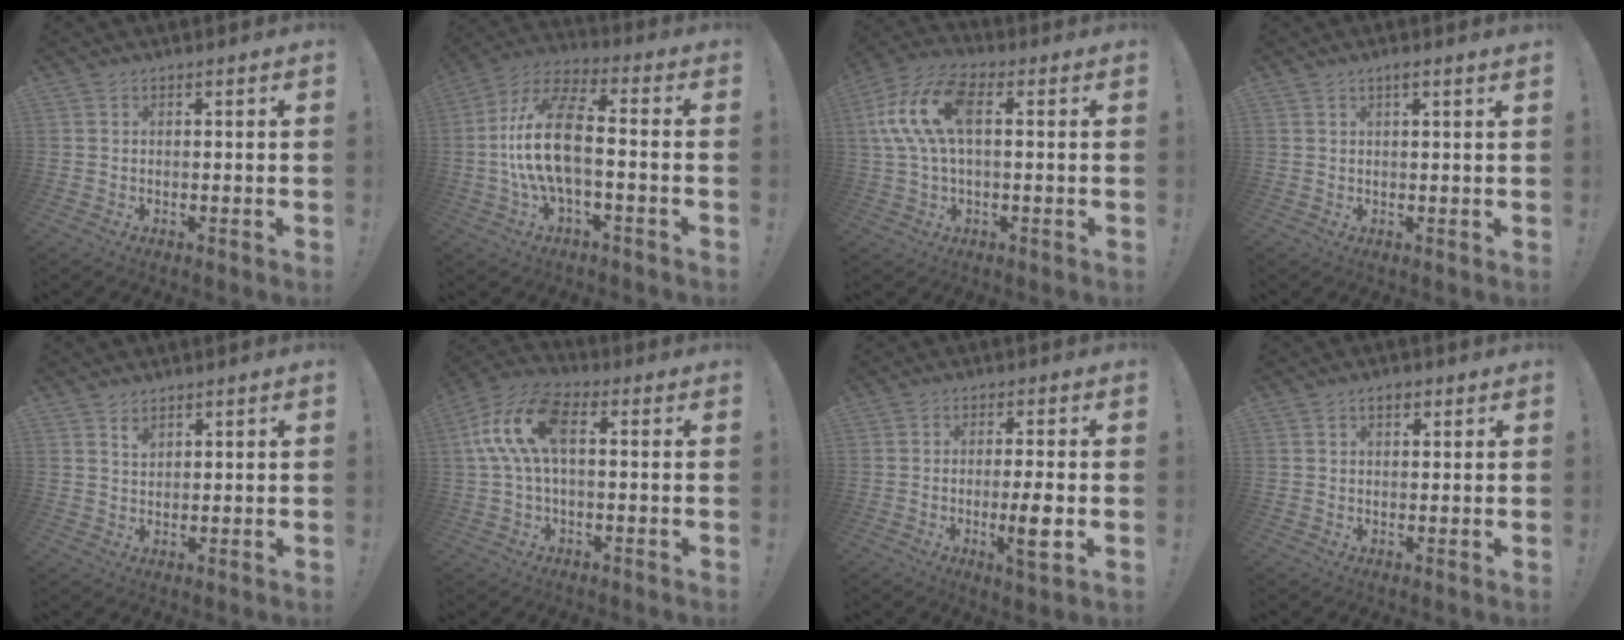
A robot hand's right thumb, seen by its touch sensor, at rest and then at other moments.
{"total": 16.3, "force": [-1.4, 6.7, 14.8], "torque": [-0.290, 0.009, -0.027]}
{"total": 14.8, "force": [2.5, 7.9, 12.3], "torque": [-0.263, 0.012, 0.044]}
{"total": 1.7, "force": [1.0, -0.2, 1.3], "torque": [-0.024, -0.002, 0.015]}
{"total": 2.3, "force": [1.8, 1.2, 0.9], "torque": [0.000, -0.015, 0.029]}
{"total": 13.3, "force": [2.1, 6.6, 11.4], "torque": [-0.239, 0.010, 0.040]}
{"total": 6.9, "force": [-2.0, 0.6, 6.6], "torque": [-0.095, -0.011, -0.036]}
{"total": 2.4, "force": [1.2, 1.3, 1.7], "torque": [-0.024, -0.001, 0.019]}